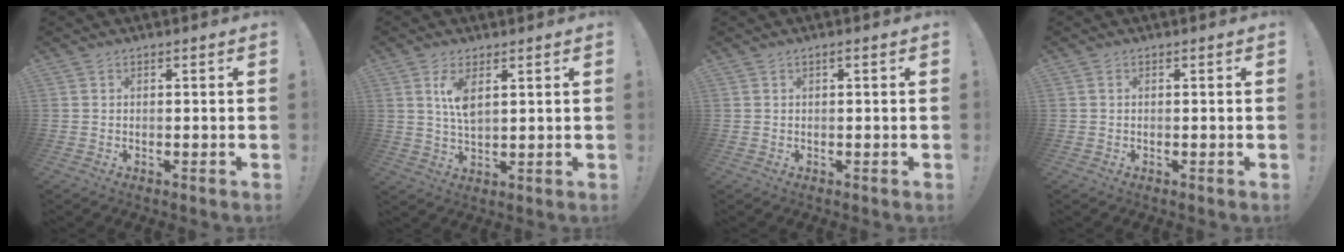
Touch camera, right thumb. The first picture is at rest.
{"total": 6.4, "force": [2.7, 2.3, 5.3], "torque": [-0.095, -0.018, 0.041]}
{"total": 0.8, "force": [0.1, -0.1, 0.8], "torque": [-0.023, 0.003, 0.002]}
{"total": 0.0}